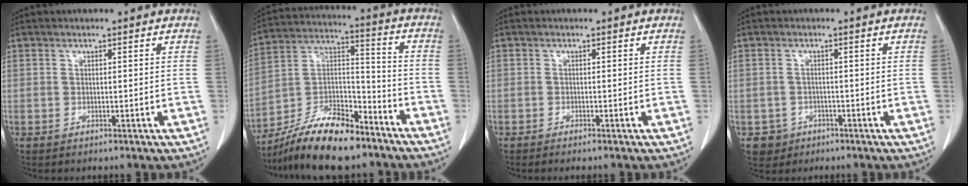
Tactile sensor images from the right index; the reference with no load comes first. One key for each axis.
{"total": 15.9, "fx": -12.7, "fy": 4.1, "fz": 8.7, "tx": -0.160, "ty": 0.016, "tz": -0.227}
{"total": 1.5, "fx": -1.2, "fy": -0.1, "fz": 0.8, "tx": -0.012, "ty": 0.000, "tz": -0.016}
{"total": 2.9, "fx": -1.3, "fy": 2.5, "fz": 0.0, "tx": 0.004, "ty": 0.011, "tz": -0.019}